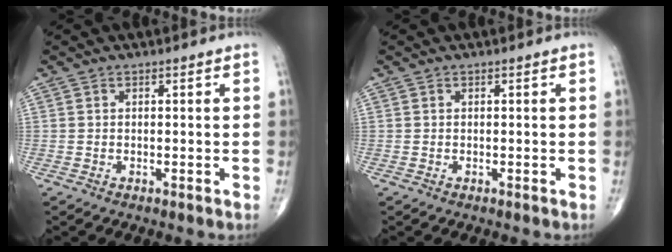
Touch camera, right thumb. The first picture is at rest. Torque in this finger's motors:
{"motor_torque": [0.01, 0.01, -0.11, -0.11, 0.00]}